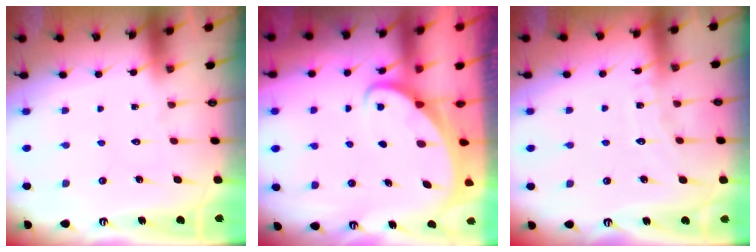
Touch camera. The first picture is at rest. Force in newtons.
{"total": 2.7, "press": 2.7, "slide": 0.4}
{"total": 5.6, "press": 5.6, "slide": 0.5}